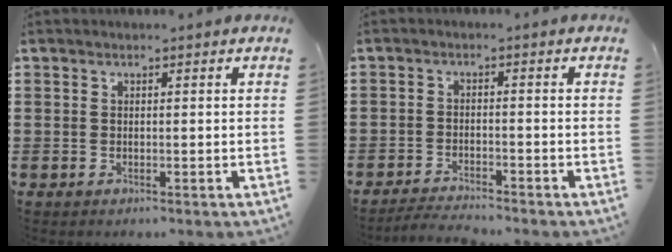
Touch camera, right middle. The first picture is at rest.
{"total": 3.0, "force": [-2.9, 0.1, 0.4], "torque": [-0.010, 0.001, -0.061]}